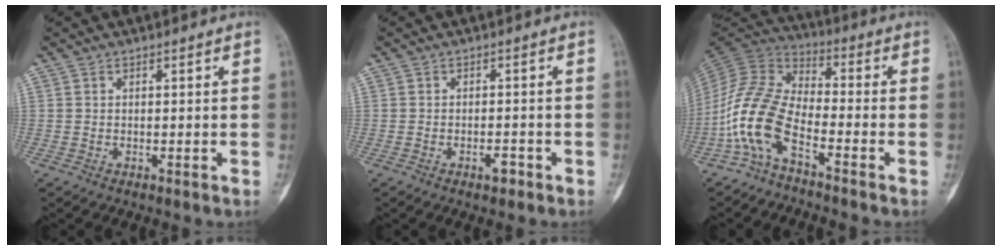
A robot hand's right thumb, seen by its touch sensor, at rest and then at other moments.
{"total": 1.9, "force": [-1.2, 0.8, 1.2], "torque": [-0.019, 0.007, -0.020]}
{"total": 11.2, "force": [-5.7, 4.7, 8.4], "torque": [-0.181, 0.058, -0.129]}